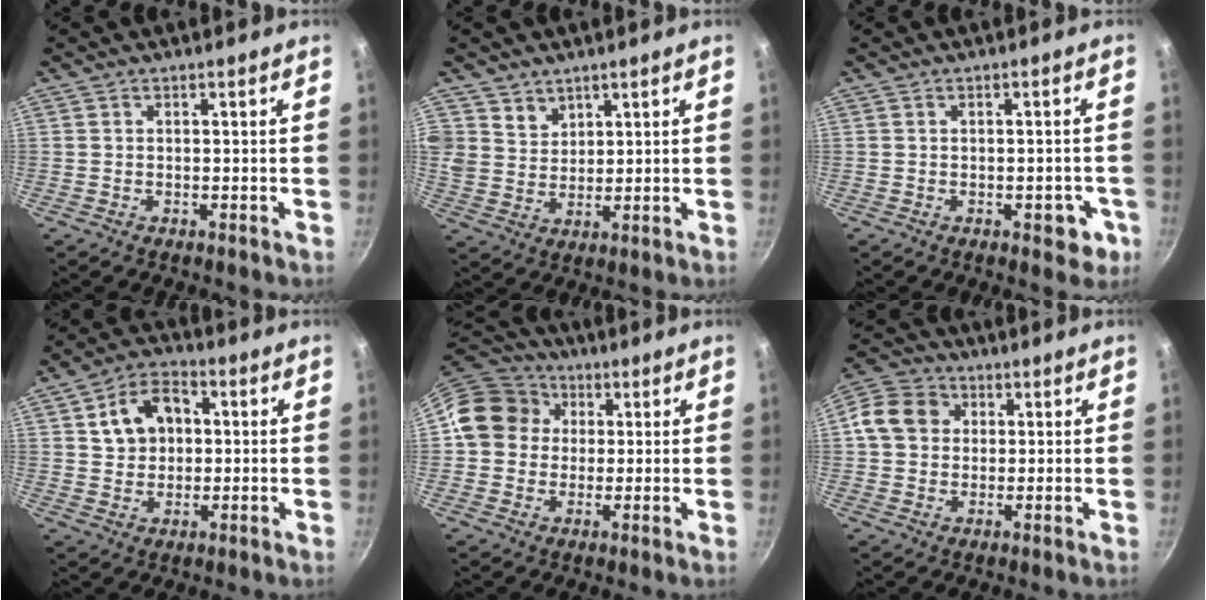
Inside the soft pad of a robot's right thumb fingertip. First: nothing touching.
{"total": 6.6, "force": [4.2, 5.0, 1.2], "torque": [0.000, -0.012, 0.085]}
{"total": 4.6, "force": [-1.6, 2.6, 3.4], "torque": [-0.013, 0.015, -0.015]}
{"total": 10.1, "force": [2.1, 7.6, 6.3], "torque": [-0.079, 0.016, 0.029]}
{"total": 12.4, "force": [2.3, 11.0, 5.4], "torque": [-0.064, 0.023, 0.023]}
{"total": 9.7, "force": [1.7, 8.3, 4.6], "torque": [-0.058, 0.017, 0.013]}